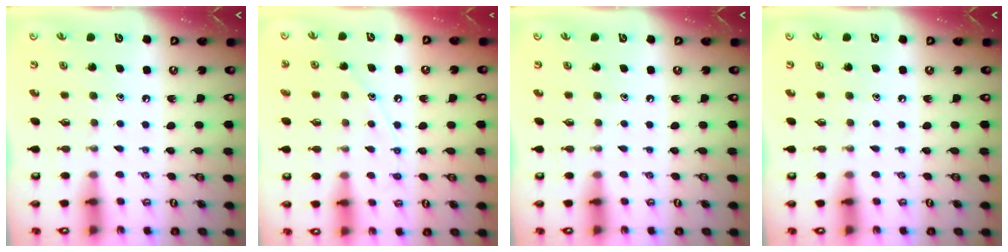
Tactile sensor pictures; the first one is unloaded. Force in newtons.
{"total": 8.3, "press": 8.3, "slide": 0.7}
{"total": 0.0}
{"total": 0.0}